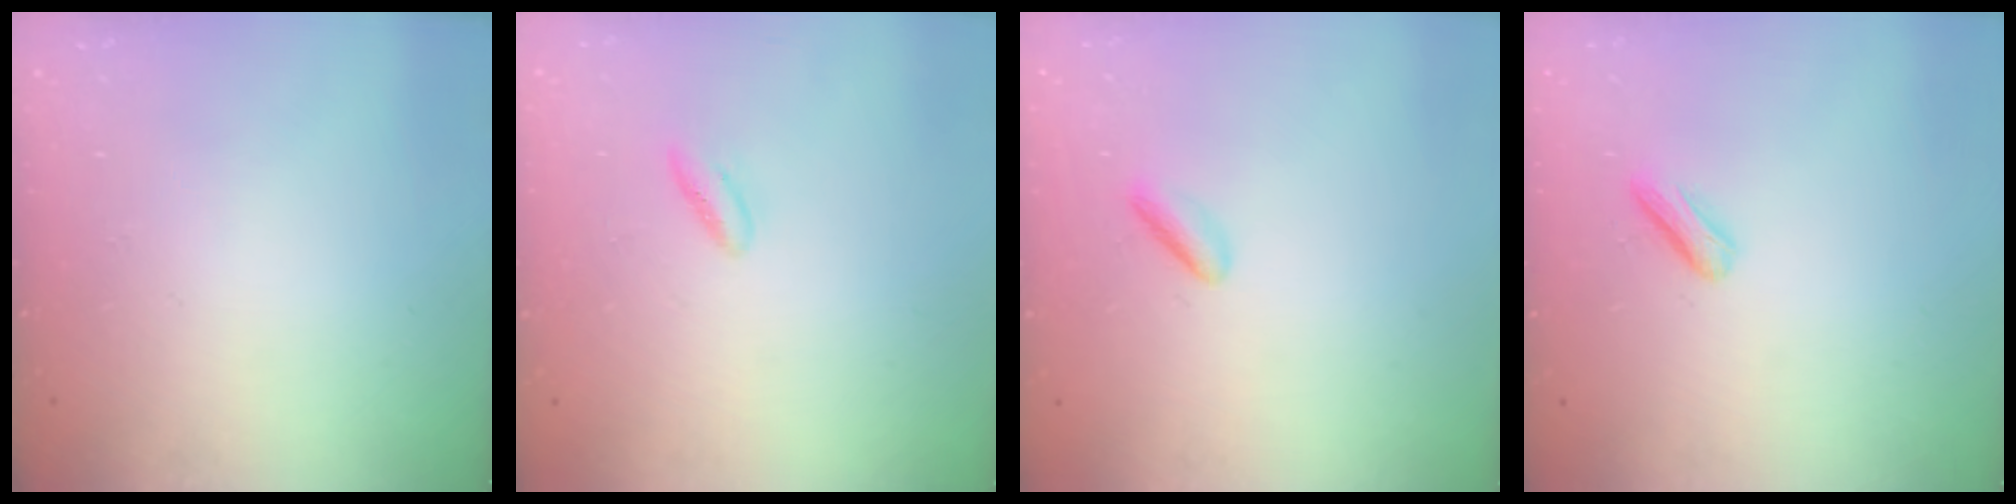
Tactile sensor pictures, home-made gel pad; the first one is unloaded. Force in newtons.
{"total": 2.8, "press": 2.5, "slide": 1.3}
{"total": 2.3, "press": 2.0, "slide": 1.1}
{"total": 3.5, "press": 3.4, "slide": 0.6}